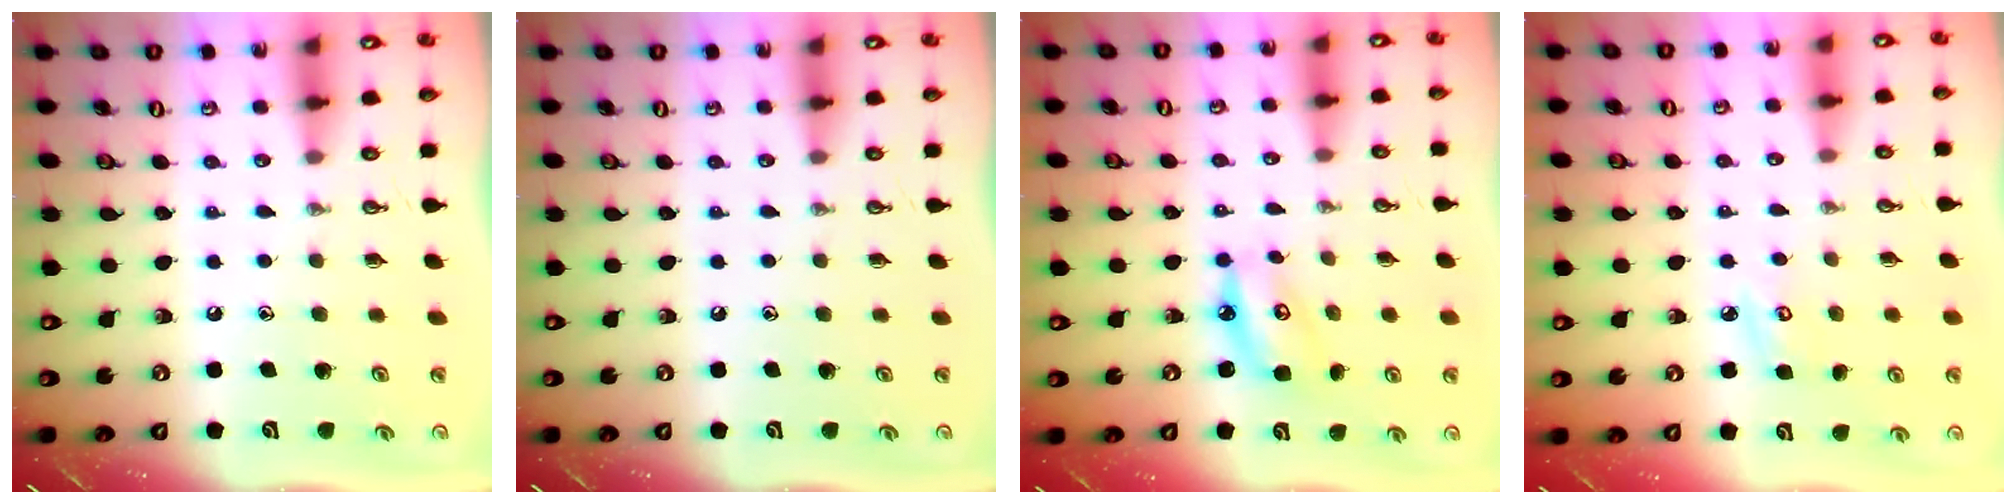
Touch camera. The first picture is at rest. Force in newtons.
{"total": 0.0}
{"total": 6.5, "press": 6.5, "slide": 0.5}
{"total": 4.6, "press": 4.6, "slide": 0.4}